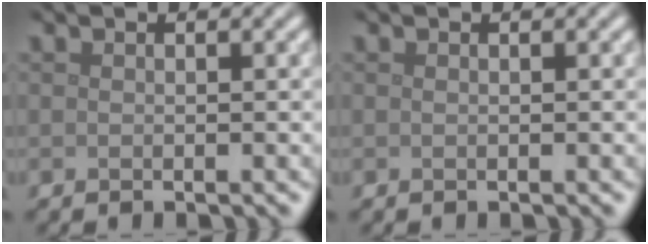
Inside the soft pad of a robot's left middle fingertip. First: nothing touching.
{"total": 0.0}